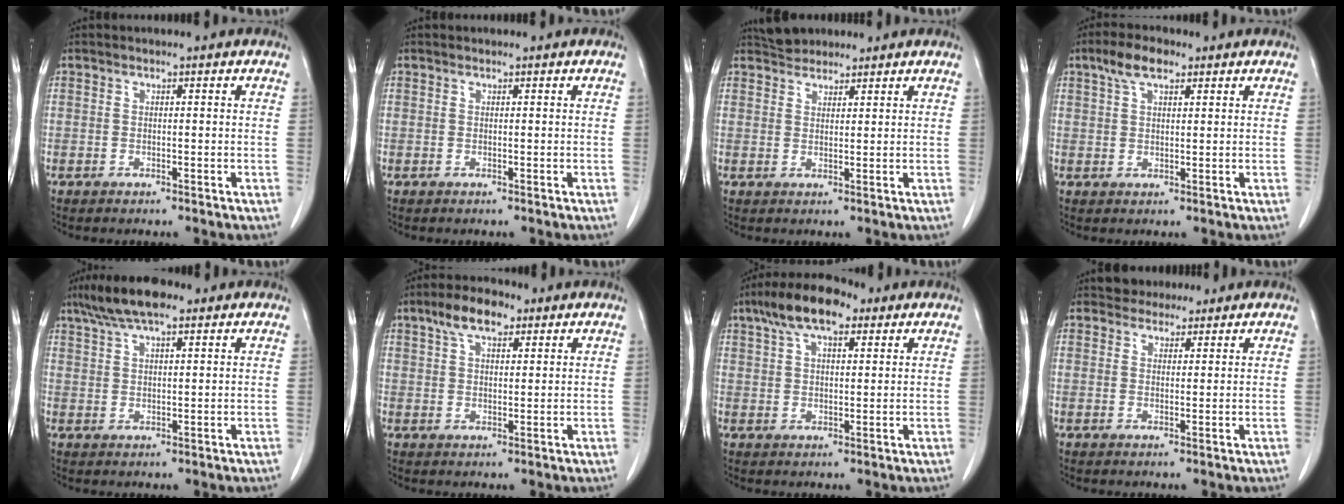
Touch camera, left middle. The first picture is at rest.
{"total": 0.0}
{"total": 3.3, "force": [3.0, 1.2, 0.2], "torque": [-0.009, 0.017, 0.053]}
{"total": 4.7, "force": [2.9, 1.9, 3.2], "torque": [-0.066, 0.016, 0.055]}
{"total": 7.8, "force": [5.6, 1.8, 5.1], "torque": [-0.101, 0.021, 0.099]}
{"total": 6.1, "force": [3.8, 2.6, 4.1], "torque": [-0.078, 0.019, 0.067]}
{"total": 9.3, "force": [5.7, 3.4, 6.5], "torque": [-0.122, 0.027, 0.097]}
{"total": 3.1, "force": [2.7, 1.4, 0.0], "torque": [0.002, 0.011, 0.042]}